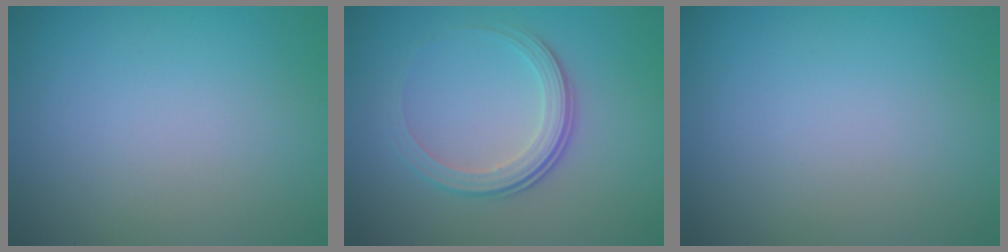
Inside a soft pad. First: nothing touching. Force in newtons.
{"total": 3.7, "press": 2.6, "slide": 2.7}
{"total": 0.0}